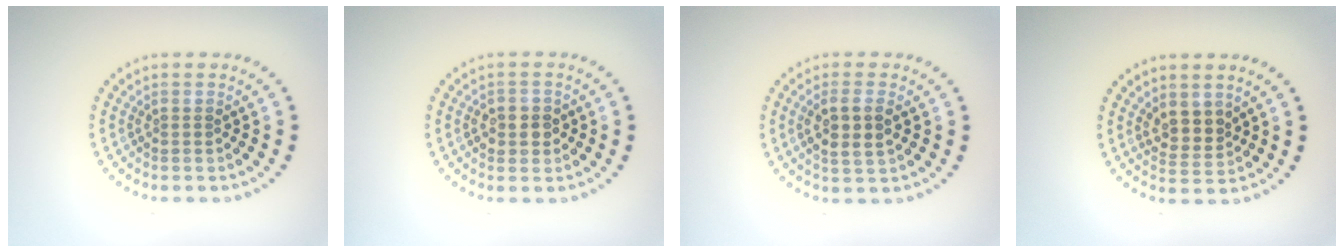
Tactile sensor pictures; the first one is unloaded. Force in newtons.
{"total": 2.3, "press": 2.3, "slide": 0.4}
{"total": 3.0, "press": 2.9, "slide": 0.8}
{"total": 2.5, "press": 2.2, "slide": 1.2}